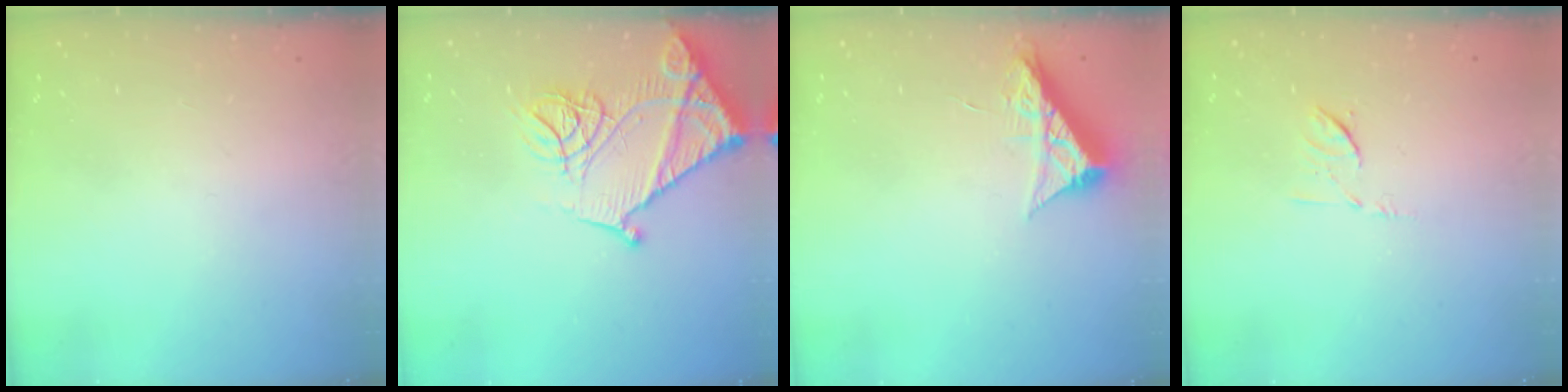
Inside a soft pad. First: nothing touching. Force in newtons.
{"total": 19.3, "press": 19.2, "slide": 2.1}
{"total": 8.6, "press": 8.6, "slide": 0.4}
{"total": 6.6, "press": 6.5, "slide": 1.1}